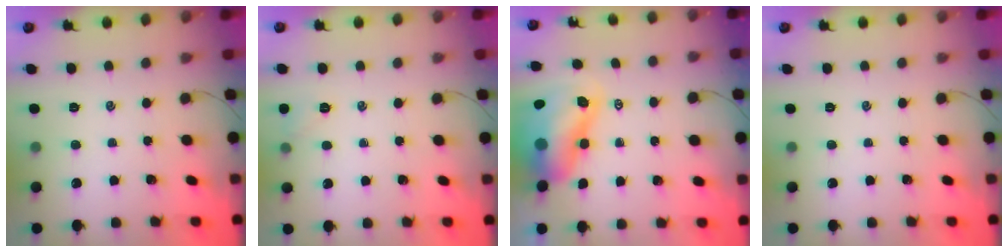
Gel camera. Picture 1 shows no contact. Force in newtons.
{"total": 4.7, "press": 4.5, "slide": 1.1}
{"total": 12.0, "press": 11.5, "slide": 3.6}
{"total": 0.0}